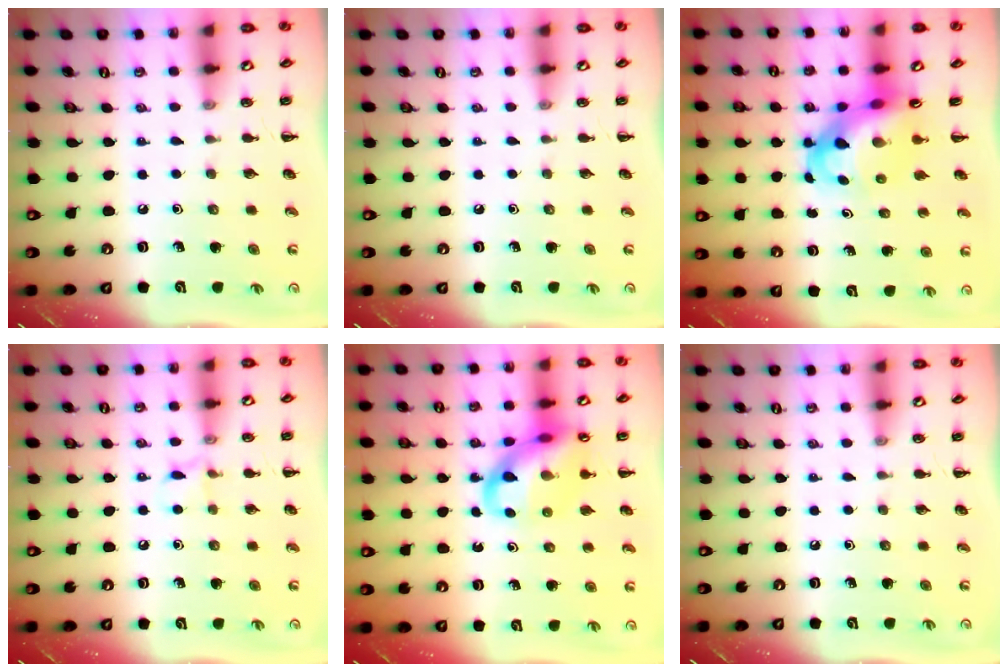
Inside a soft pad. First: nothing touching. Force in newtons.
{"total": 0.0}
{"total": 7.4, "press": 7.0, "slide": 2.3}
{"total": 5.1, "press": 4.8, "slide": 1.7}
{"total": 14.3, "press": 14.0, "slide": 2.9}
{"total": 0.0}